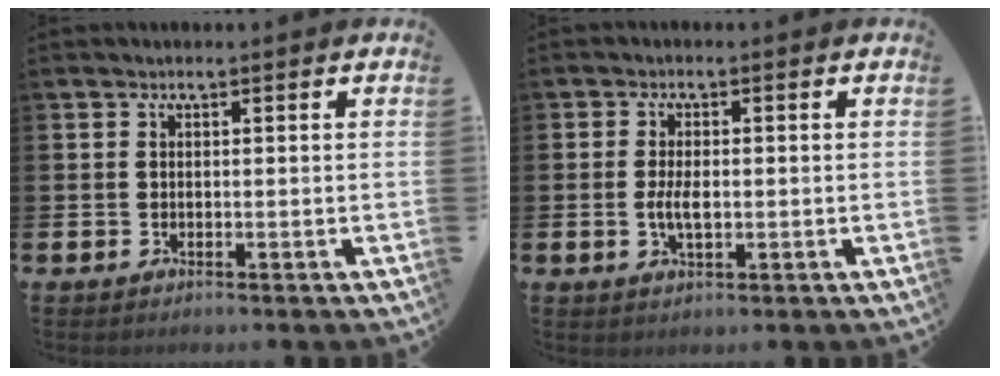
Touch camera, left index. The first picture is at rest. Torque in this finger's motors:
{"motor_torque": [0.62, 0.18, 0.13, 0.12]}